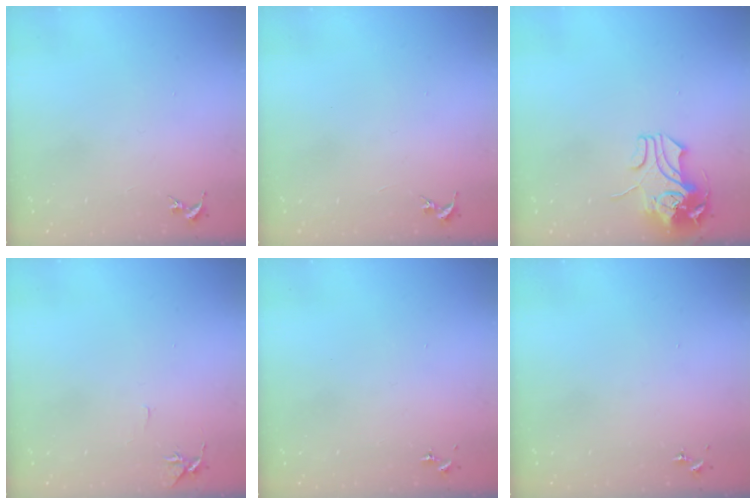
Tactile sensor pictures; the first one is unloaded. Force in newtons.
{"total": 0.0}
{"total": 9.8, "press": 9.8, "slide": 0.8}
{"total": 5.8, "press": 5.7, "slide": 0.7}
{"total": 0.0}
{"total": 0.0}